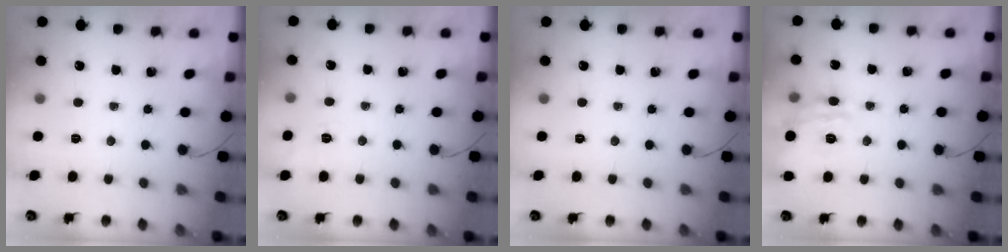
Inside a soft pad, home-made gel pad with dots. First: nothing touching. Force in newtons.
{"total": 2.4, "press": 1.3, "slide": 2.1}
{"total": 0.0}
{"total": 16.0, "press": 16.0, "slide": 0.9}